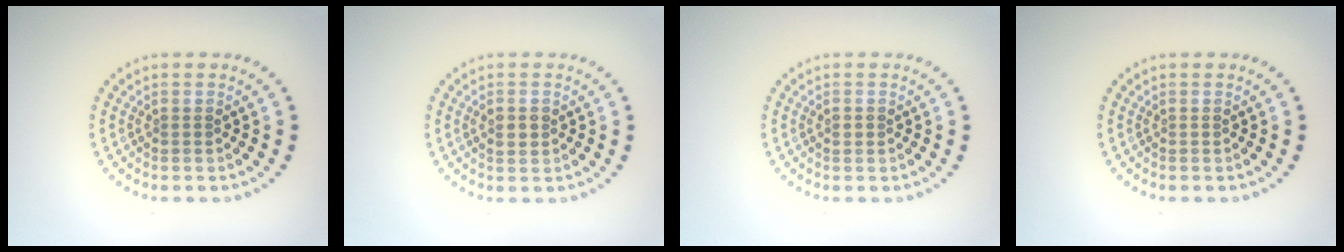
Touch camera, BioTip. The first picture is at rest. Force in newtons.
{"total": 1.4, "press": 1.4, "slide": 0.2}
{"total": 0.9, "press": 0.9, "slide": 0.1}
{"total": 0.0}